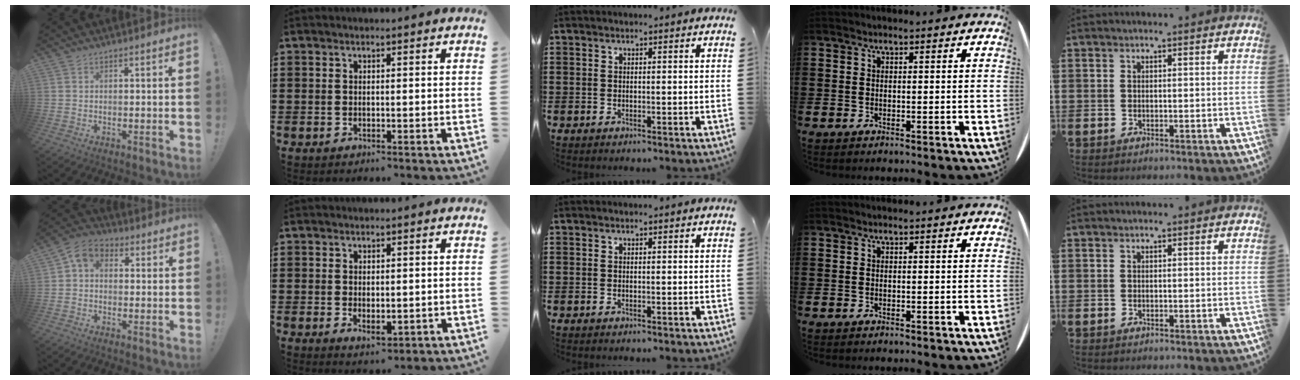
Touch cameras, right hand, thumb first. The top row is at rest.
{"thumb": {"total": 5.6, "force": [0.3, 4.3, 3.6], "torque": [-0.061, 0.011, 0.010]}, "index": {"total": 1.6, "force": [-0.1, 0.8, 1.3], "torque": [-0.028, -0.002, 0.001]}}